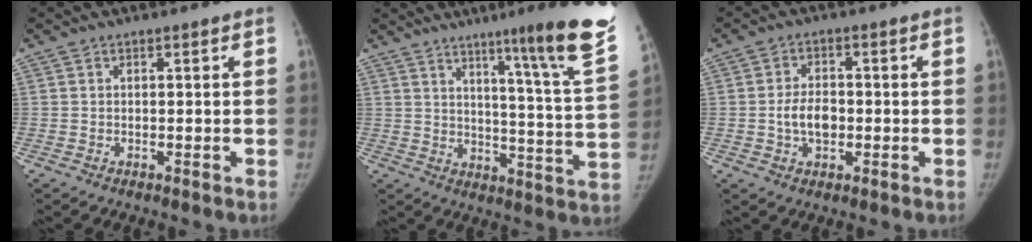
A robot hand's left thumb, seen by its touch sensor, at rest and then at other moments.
{"total": 20.5, "force": [13.1, 0.4, 15.8], "torque": [-0.195, -0.085, 0.175]}
{"total": 5.7, "force": [-0.8, 3.8, 4.1], "torque": [-0.064, 0.010, -0.017]}